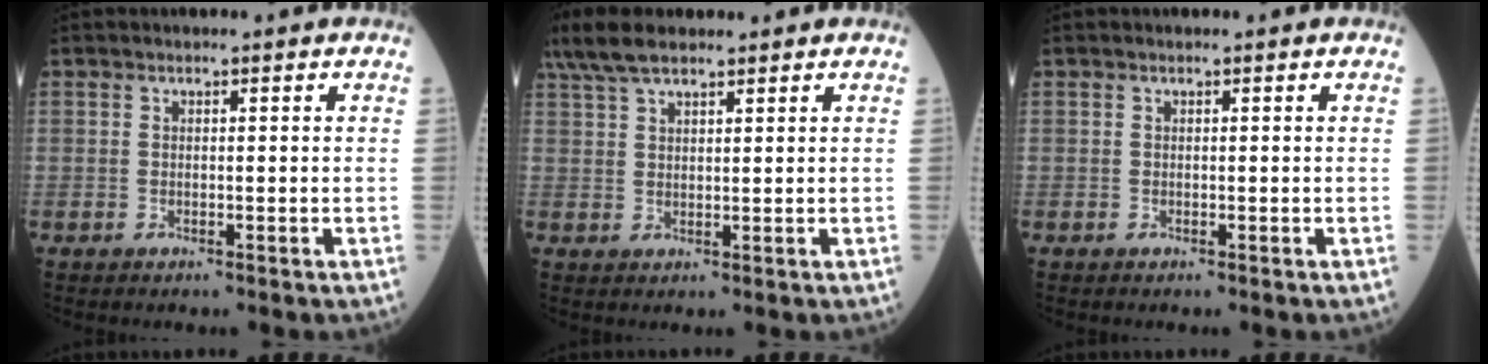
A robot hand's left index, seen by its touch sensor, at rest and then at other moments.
{"total": 6.4, "force": [5.0, 1.7, 3.6], "torque": [-0.085, 0.023, 0.101]}
{"total": 0.0}